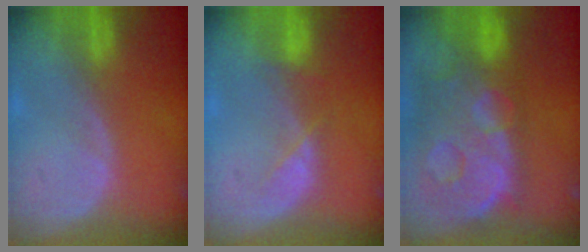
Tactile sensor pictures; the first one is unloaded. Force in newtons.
{"total": 2.4, "press": 2.3, "slide": 0.5}
{"total": 13.9, "press": 11.3, "slide": 8.1}